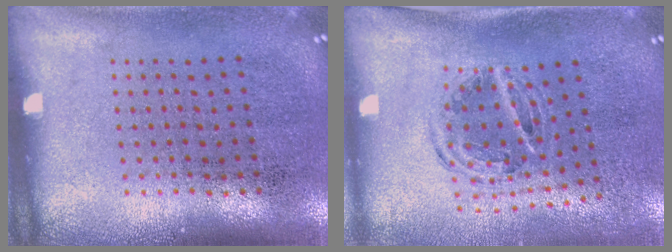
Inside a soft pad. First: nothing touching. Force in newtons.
{"total": 0.9, "press": 0.9, "slide": 0.2}